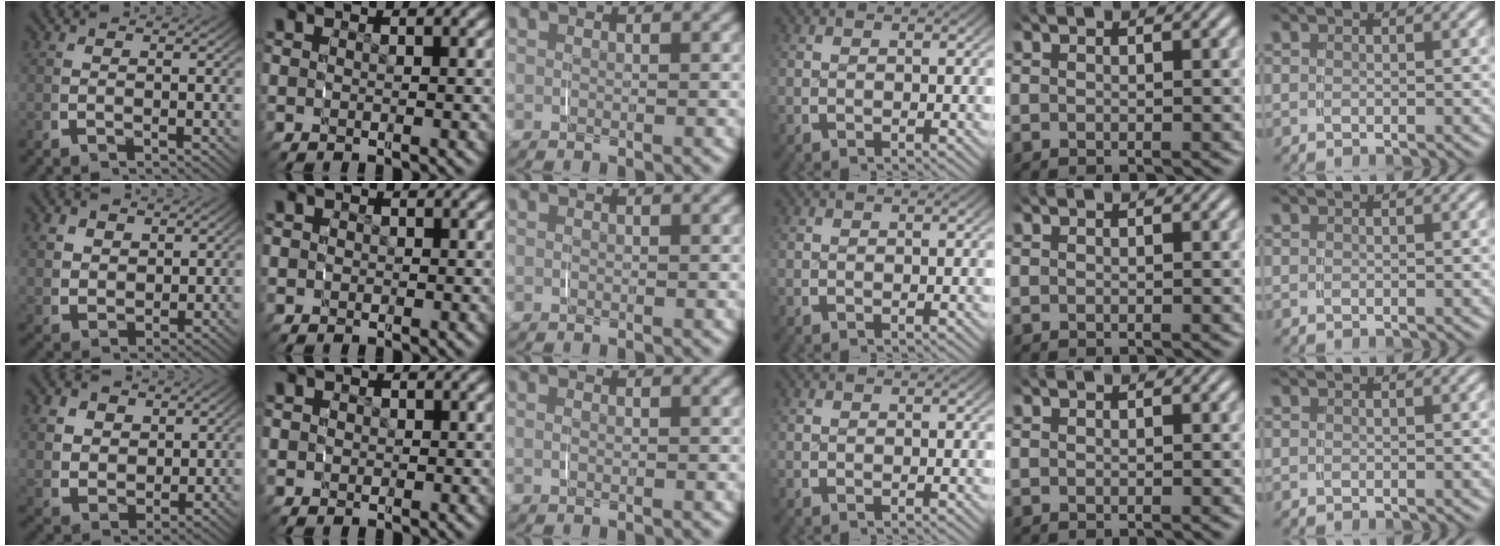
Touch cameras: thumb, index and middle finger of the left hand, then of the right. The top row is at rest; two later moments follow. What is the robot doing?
{"motion": "grasp_and_lifting", "object": "scarf"}